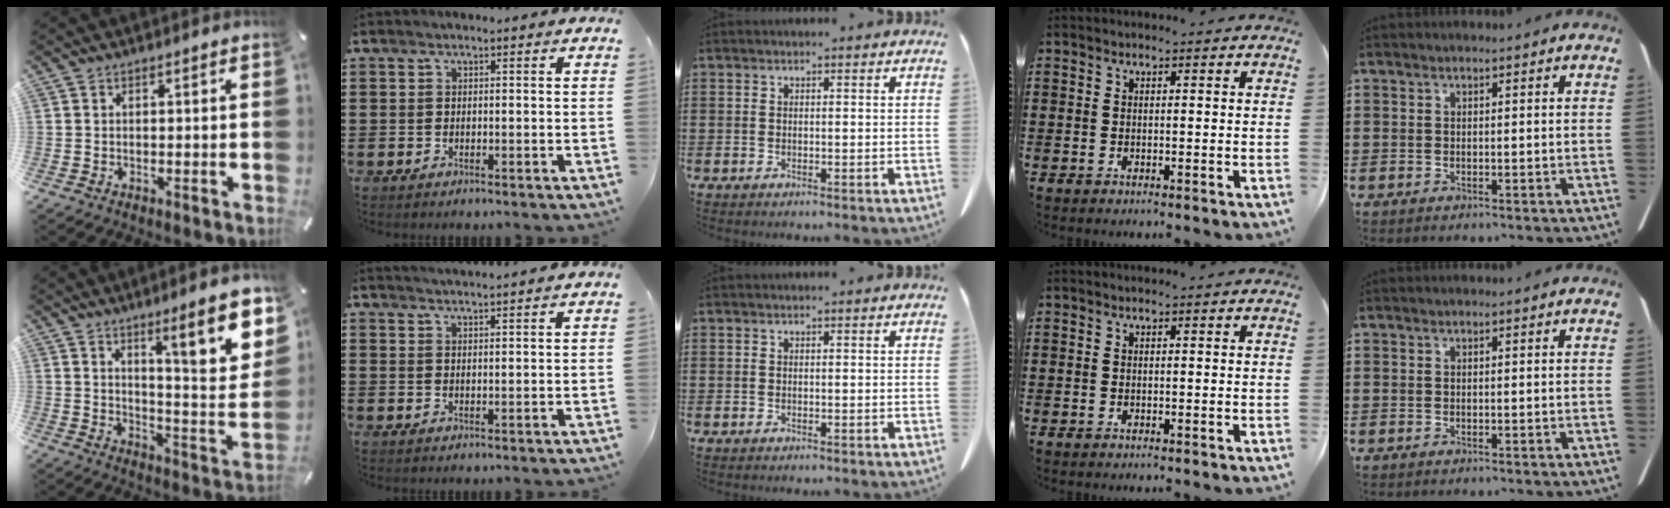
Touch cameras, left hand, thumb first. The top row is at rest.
{"thumb": {"total": 15.8, "force": [9.6, 3.5, 12.1], "torque": [-0.158, -0.074, 0.149]}, "index": {"total": 2.1, "force": [2.1, -0.4, 0.1], "torque": [-0.007, -0.004, 0.040]}}